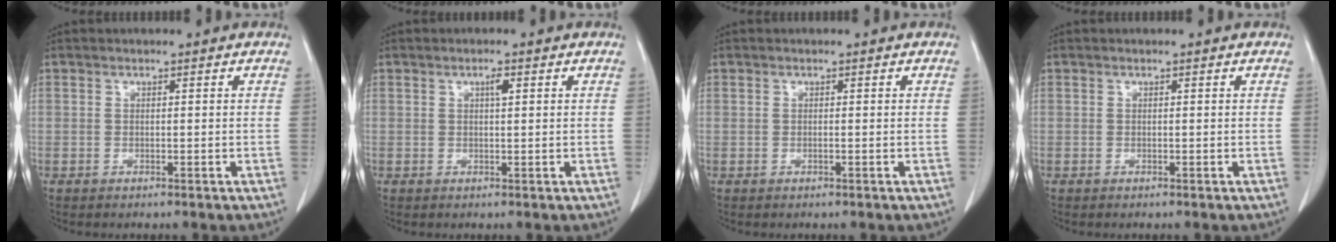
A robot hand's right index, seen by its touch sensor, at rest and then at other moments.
{"total": 1.3, "force": [0.6, 0.2, 1.2], "torque": [-0.022, 0.002, 0.009]}
{"total": 0.0}
{"total": 0.0}